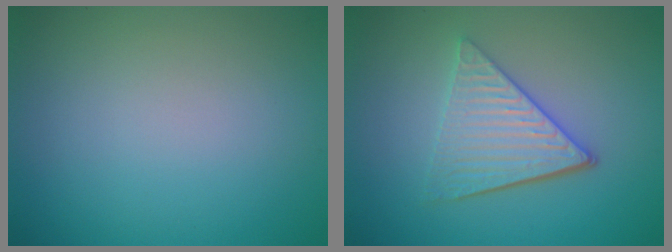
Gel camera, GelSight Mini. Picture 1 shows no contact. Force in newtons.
{"total": 4.5, "press": 3.5, "slide": 2.8}